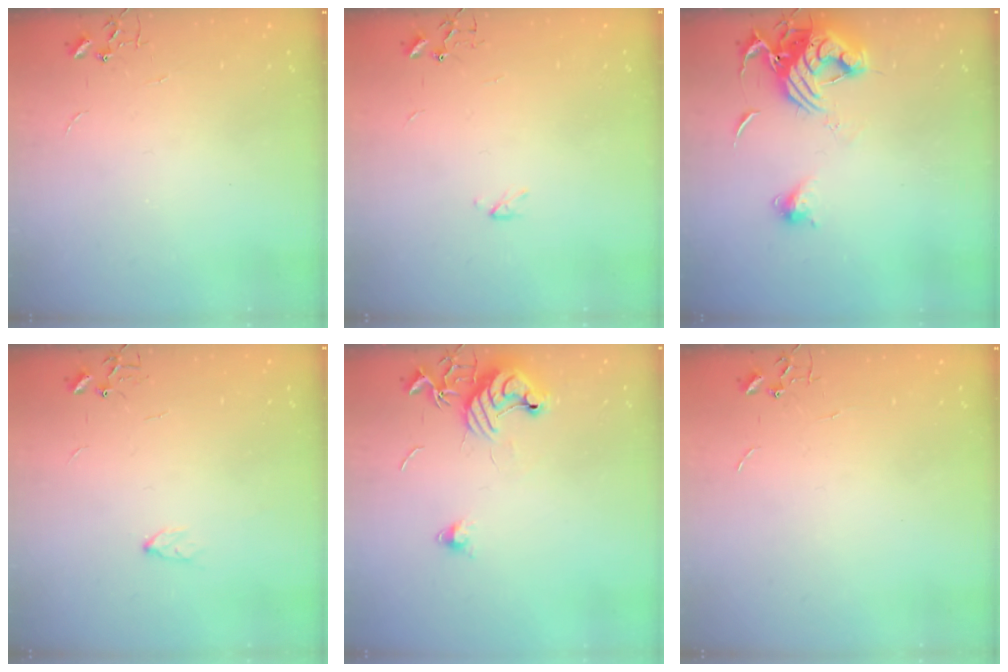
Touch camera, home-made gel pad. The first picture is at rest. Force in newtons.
{"total": 2.3, "press": 2.3, "slide": 0.4}
{"total": 12.6, "press": 12.5, "slide": 1.4}
{"total": 3.4, "press": 3.4, "slide": 0.5}
{"total": 11.4, "press": 11.4, "slide": 0.7}
{"total": 0.0}